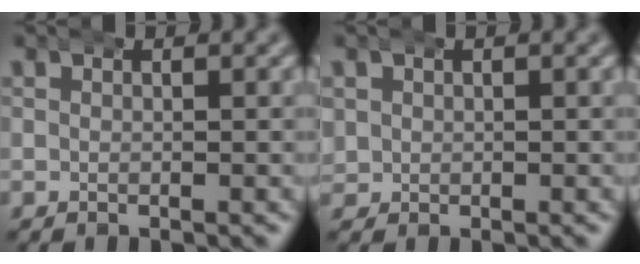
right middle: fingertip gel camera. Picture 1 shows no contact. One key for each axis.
{"total": 2.2, "fx": 0.3, "fy": 2.1, "fz": 0.6, "tx": -0.033, "ty": -0.009, "tz": 0.011}